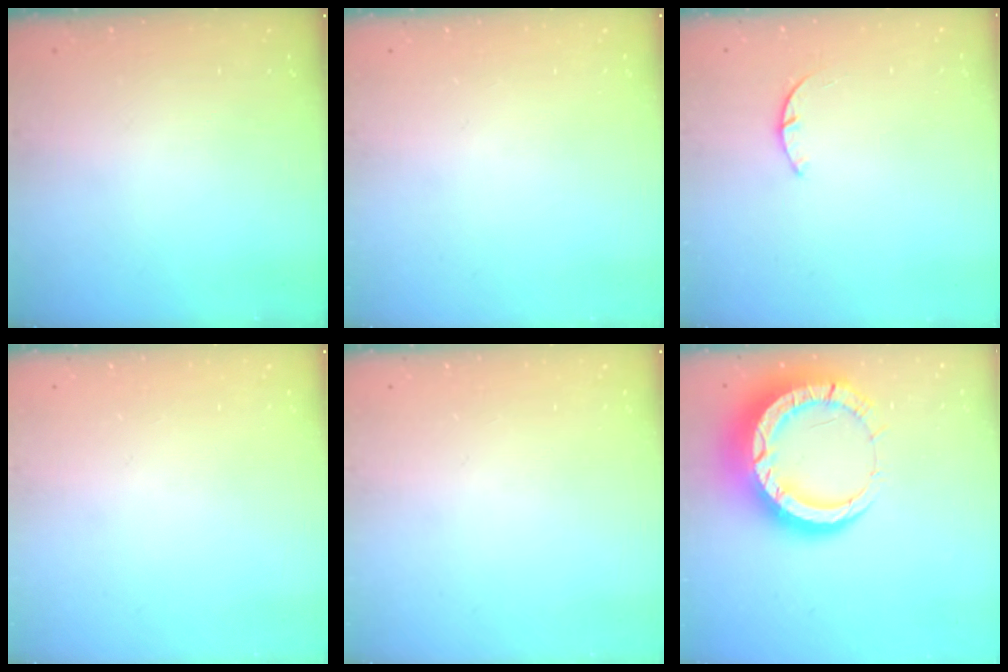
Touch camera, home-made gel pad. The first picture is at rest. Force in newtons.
{"total": 0.0}
{"total": 1.4, "press": 1.4, "slide": 0.3}
{"total": 0.0}
{"total": 0.0}
{"total": 18.7, "press": 18.6, "slide": 1.9}